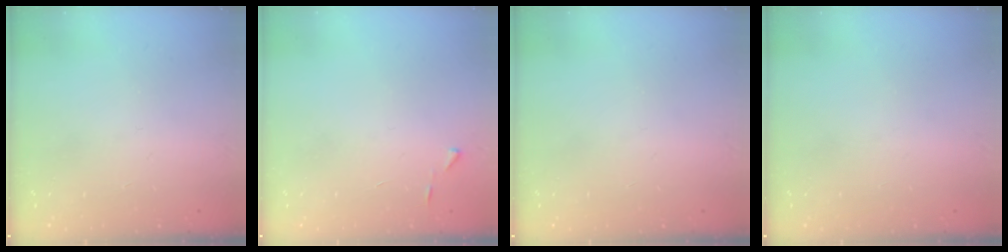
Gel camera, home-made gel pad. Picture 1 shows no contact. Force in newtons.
{"total": 2.7, "press": 2.7, "slide": 0.3}
{"total": 0.0}
{"total": 0.0}